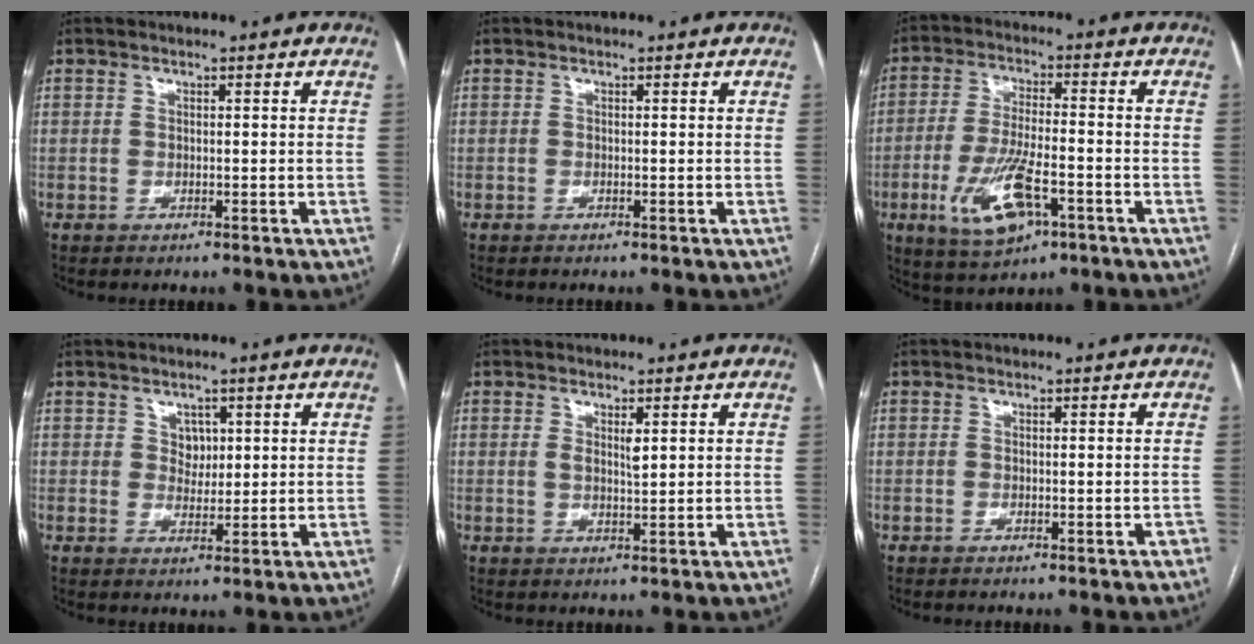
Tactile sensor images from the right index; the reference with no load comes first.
{"total": 0.0}
{"total": 11.0, "force": [-4.5, 3.7, 9.4], "torque": [-0.189, -0.008, -0.072]}
{"total": 2.8, "force": [1.1, 2.2, 1.4], "torque": [-0.018, 0.002, 0.020]}
{"total": 2.2, "force": [0.8, 0.5, 2.0], "torque": [-0.037, -0.006, 0.014]}
{"total": 0.9, "force": [-0.7, 0.4, 0.4], "torque": [-0.004, 0.001, -0.008]}